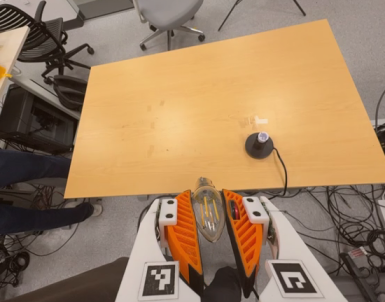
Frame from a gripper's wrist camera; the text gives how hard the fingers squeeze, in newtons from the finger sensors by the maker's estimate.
{"total": 12.3, "left": 13.8, "right": 10.8}